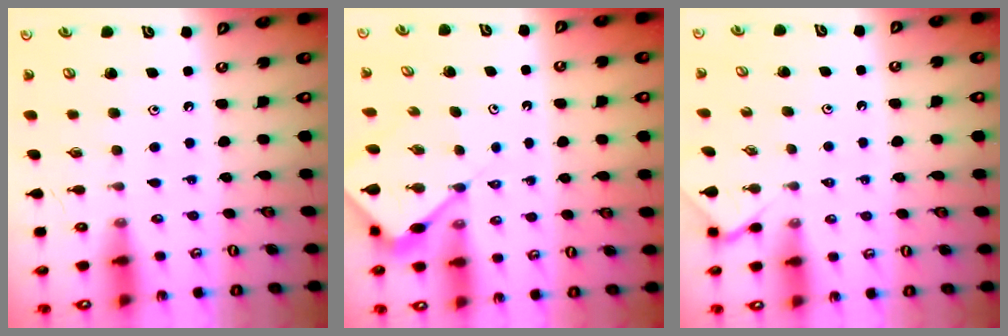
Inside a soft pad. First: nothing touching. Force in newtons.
{"total": 5.6, "press": 5.5, "slide": 0.6}
{"total": 2.5, "press": 2.5, "slide": 0.4}